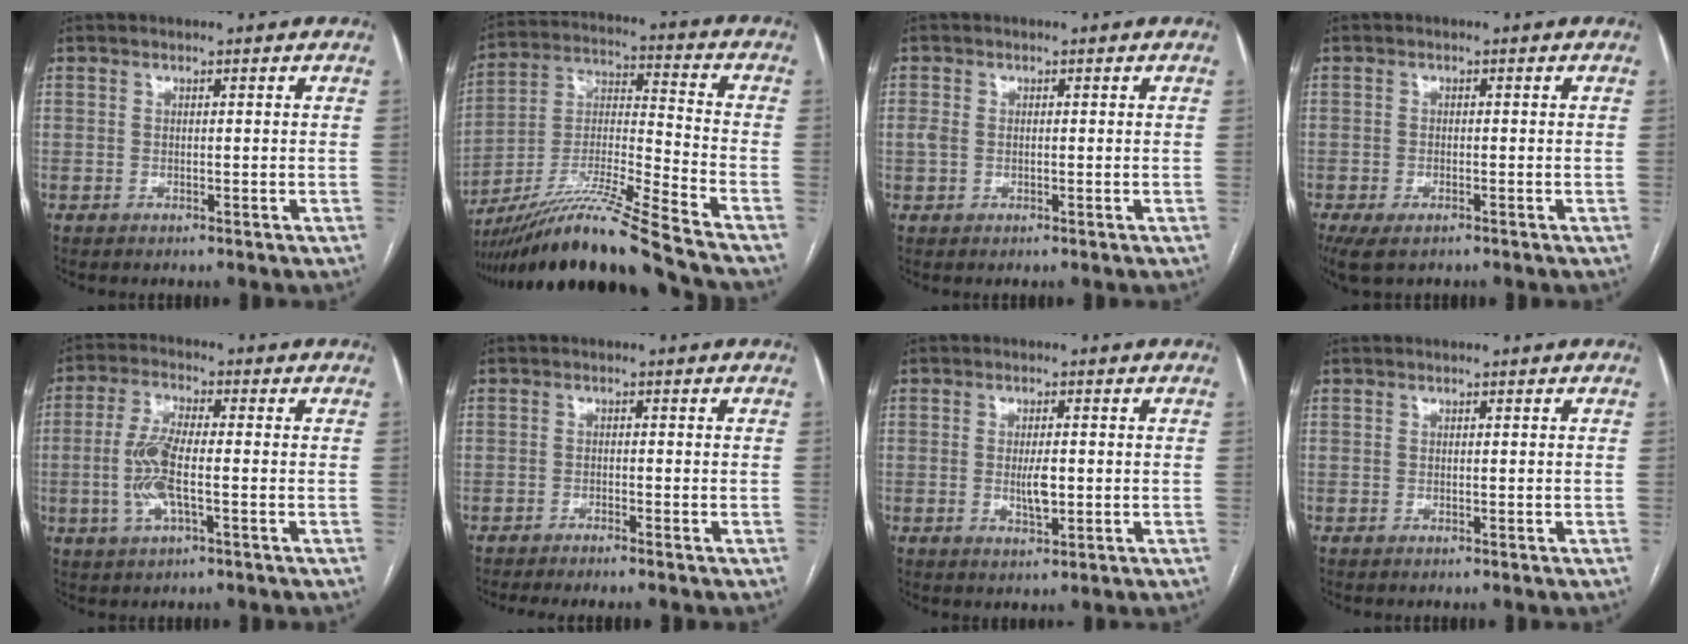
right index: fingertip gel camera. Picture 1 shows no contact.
{"total": 19.3, "force": [-16.4, -2.2, 10.0], "torque": [-0.210, -0.021, -0.297]}
{"total": 1.8, "force": [-0.1, 1.3, 1.2], "torque": [-0.038, 0.009, 0.002]}
{"total": 4.9, "force": [-3.3, 2.0, 3.1], "torque": [-0.058, -0.011, -0.055]}
{"total": 7.7, "force": [-1.5, 1.8, 7.3], "torque": [-0.159, 0.000, -0.032]}
{"total": 4.0, "force": [-3.5, -0.3, 2.0], "torque": [-0.021, -0.005, -0.054]}
{"total": 3.7, "force": [-0.4, 1.1, 3.5], "torque": [-0.067, -0.003, -0.005]}
{"total": 0.0}